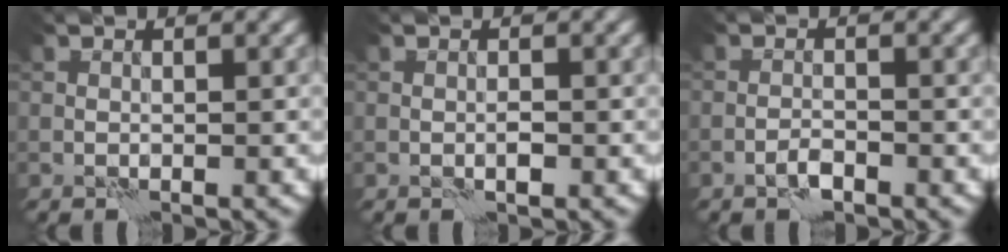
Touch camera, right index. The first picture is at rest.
{"total": 0.7, "force": [-0.2, 0.2, 0.6], "torque": [-0.013, 0.003, -0.005]}
{"total": 1.3, "force": [-1.1, 0.2, 0.8], "torque": [-0.016, 0.004, -0.023]}